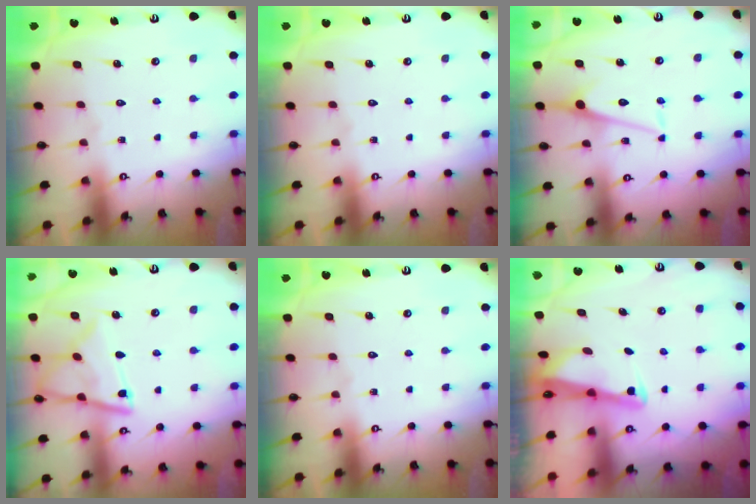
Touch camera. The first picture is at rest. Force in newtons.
{"total": 0.0}
{"total": 6.4, "press": 6.4, "slide": 0.7}
{"total": 12.1, "press": 12.1, "slide": 1.1}
{"total": 0.0}
{"total": 2.5, "press": 2.5, "slide": 0.2}